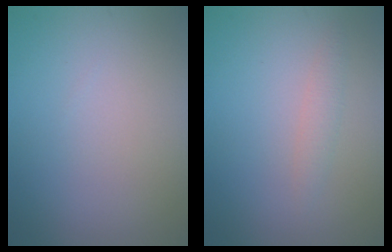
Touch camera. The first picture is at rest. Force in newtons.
{"total": 1.2, "press": 1.2, "slide": 0.0}